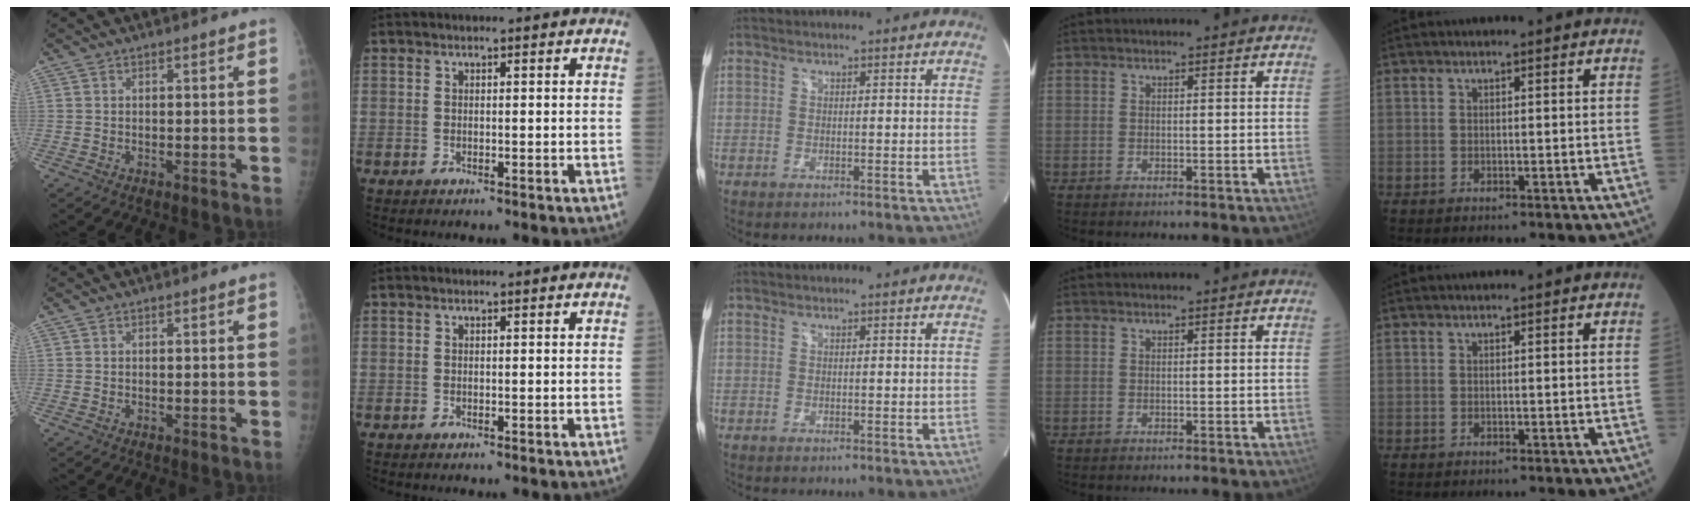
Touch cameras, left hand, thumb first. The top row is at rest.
{}